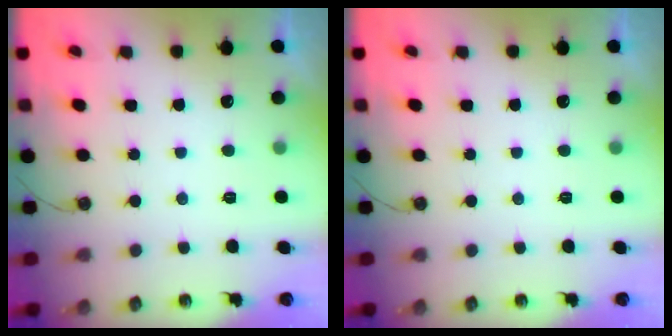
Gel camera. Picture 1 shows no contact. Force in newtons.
{"total": 0.0}